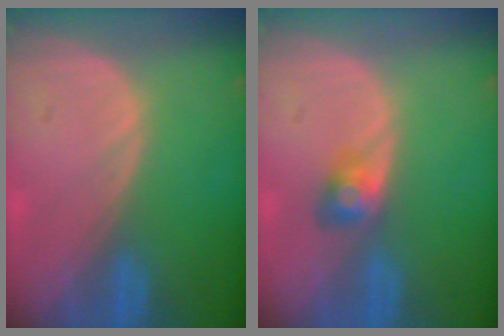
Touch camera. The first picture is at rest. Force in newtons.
{"total": 2.7, "press": 2.7, "slide": 0.3}